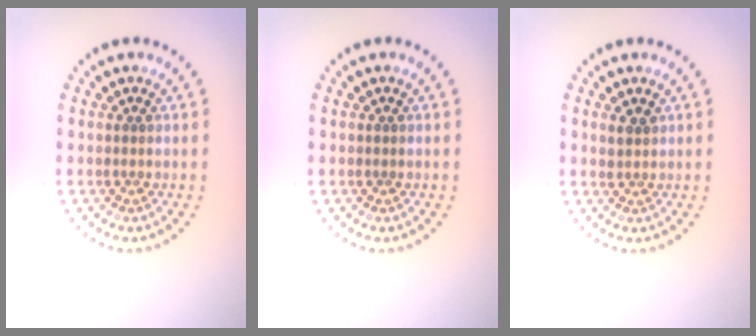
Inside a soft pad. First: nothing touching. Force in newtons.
{"total": 0.0}
{"total": 1.3, "press": 1.1, "slide": 0.6}